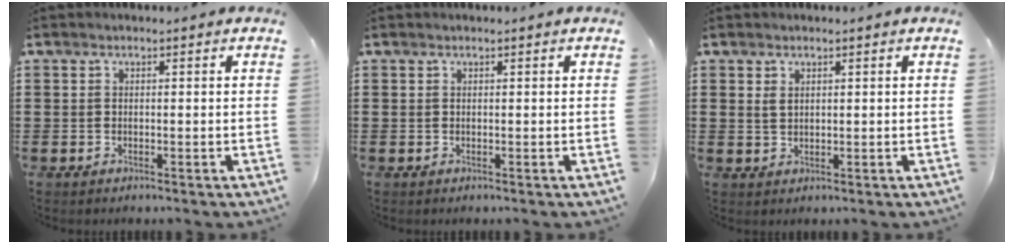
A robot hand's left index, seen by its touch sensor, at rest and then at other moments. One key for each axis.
{"total": 0.0}
{"total": 1.4, "fx": 0.7, "fy": 0.8, "fz": 1.0, "tx": -0.023, "ty": 0.003, "tz": 0.014}